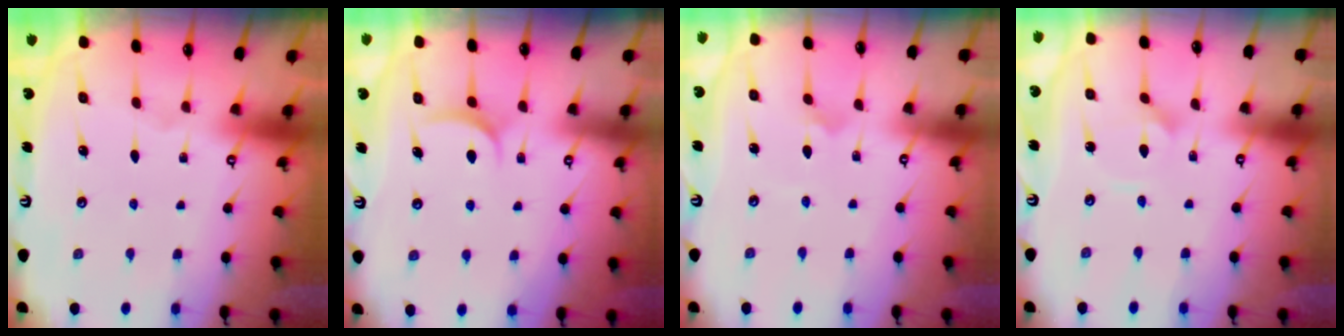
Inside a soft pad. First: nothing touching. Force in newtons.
{"total": 5.5, "press": 5.5, "slide": 0.3}
{"total": 2.7, "press": 2.6, "slide": 0.5}
{"total": 2.1, "press": 2.1, "slide": 0.1}